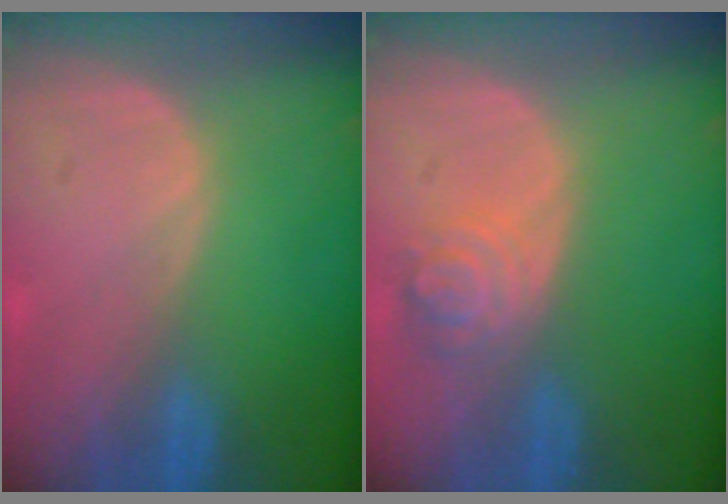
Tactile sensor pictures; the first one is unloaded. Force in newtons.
{"total": 4.3, "press": 4.1, "slide": 1.3}